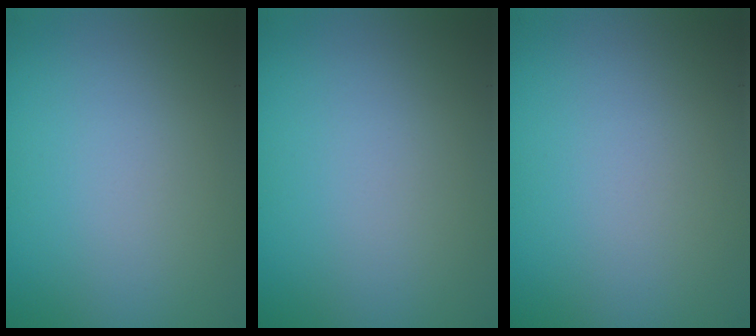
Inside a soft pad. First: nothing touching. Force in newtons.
{"total": 0.0}
{"total": 0.0}